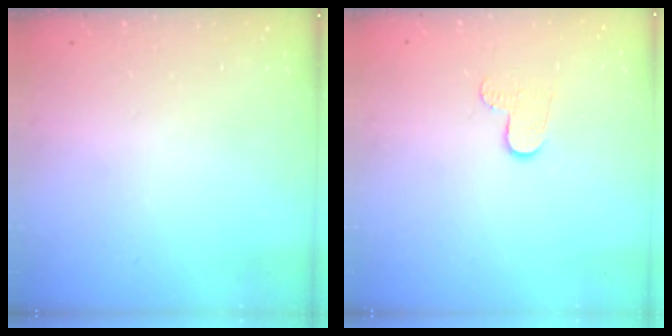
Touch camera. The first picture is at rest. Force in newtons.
{"total": 6.2, "press": 6.1, "slide": 0.5}